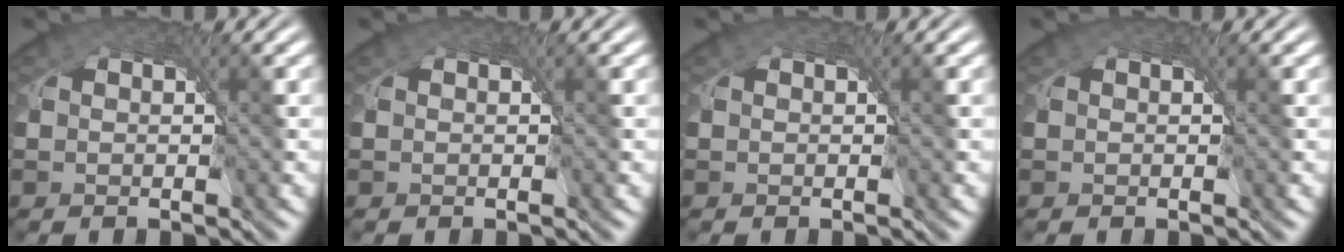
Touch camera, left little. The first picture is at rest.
{"total": 0.0}
{"total": 0.0}
{"total": 0.0}